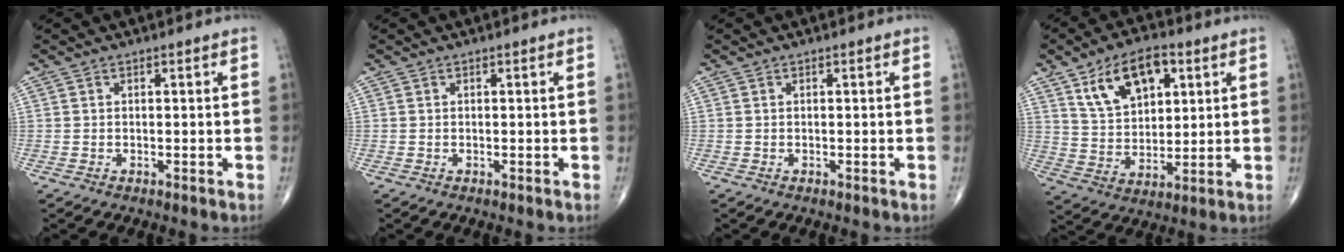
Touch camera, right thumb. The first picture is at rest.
{"total": 0.0}
{"total": 0.0}
{"total": 13.3, "force": [6.0, 7.7, 9.0], "torque": [-0.129, -0.016, 0.112]}